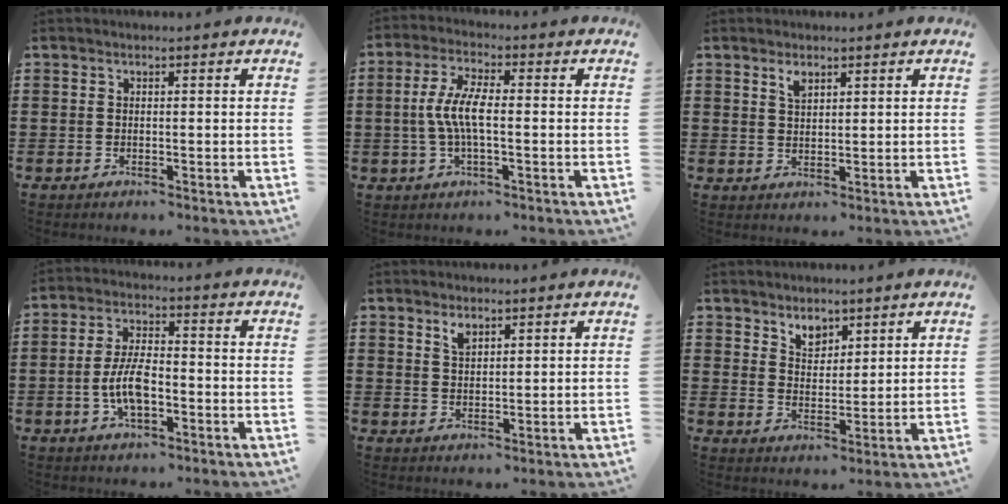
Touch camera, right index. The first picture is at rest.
{"total": 6.4, "force": [-0.6, 1.9, 6.1], "torque": [-0.135, -0.005, -0.021]}
{"total": 2.2, "force": [1.6, 1.0, 1.2], "torque": [-0.020, -0.001, 0.028]}
{"total": 6.9, "force": [-1.8, 2.8, 6.0], "torque": [-0.138, -0.004, -0.041]}
{"total": 2.3, "force": [1.7, 1.1, 1.1], "torque": [-0.018, -0.001, 0.030]}
{"total": 3.9, "force": [3.0, 2.3, 0.9], "torque": [-0.021, 0.002, 0.055]}